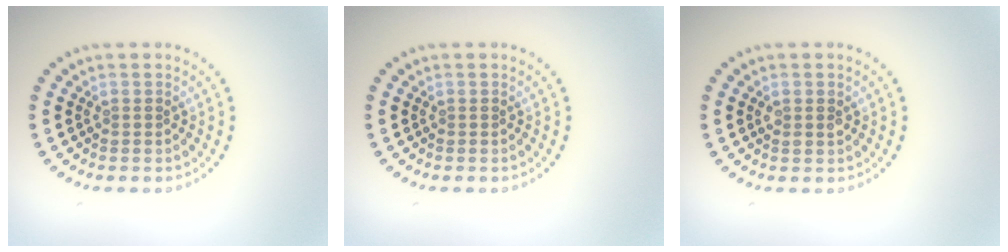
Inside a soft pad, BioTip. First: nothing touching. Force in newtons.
{"total": 0.0}
{"total": 1.2, "press": 1.1, "slide": 0.3}